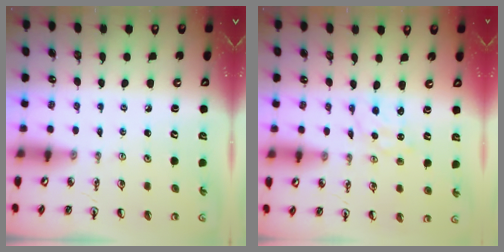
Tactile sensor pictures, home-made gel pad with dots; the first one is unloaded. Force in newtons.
{"total": 0.6, "press": 0.6, "slide": 0.1}